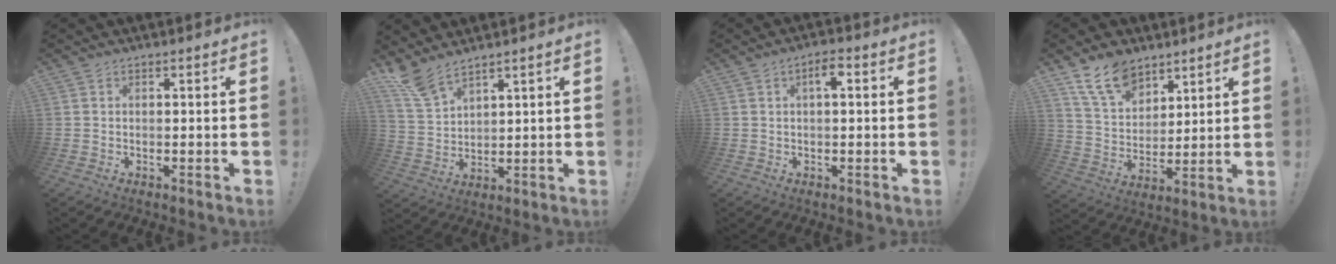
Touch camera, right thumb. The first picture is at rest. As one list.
[{"total": 7.9, "force": [6.7, 2.1, 3.7], "torque": [-0.071, -0.041, 0.128]}, {"total": 3.3, "force": [0.8, 0.9, 3.1], "torque": [-0.048, 0.004, 0.007]}, {"total": 12.8, "force": [9.3, 7.3, 5.1], "torque": [-0.098, -0.054, 0.179]}]